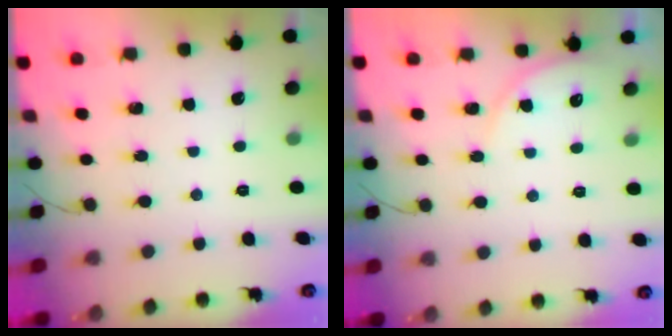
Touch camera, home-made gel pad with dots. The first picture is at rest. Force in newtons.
{"total": 4.5, "press": 4.5, "slide": 0.3}